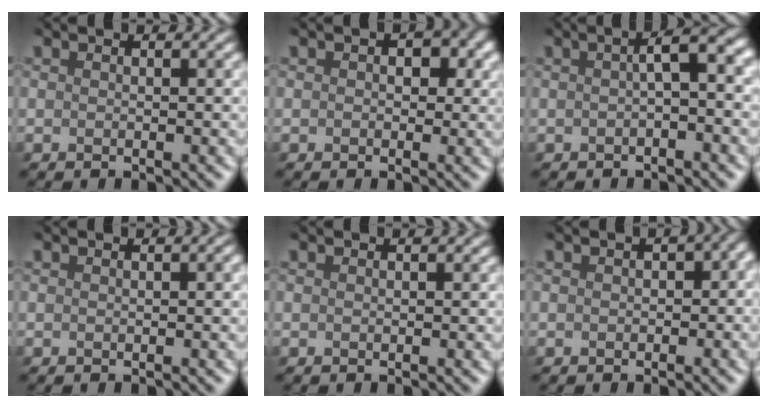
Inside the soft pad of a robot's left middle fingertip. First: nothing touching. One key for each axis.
{"total": 2.0, "fx": 0.3, "fy": 1.6, "fz": 1.2, "tx": 0.006, "ty": 0.008, "tz": -0.005}
{"total": 3.3, "fx": -0.2, "fy": 0.6, "fz": 3.2, "tx": -0.048, "ty": 0.017, "tz": -0.011}
{"total": 1.2, "fx": -0.2, "fy": 0.5, "fz": 1.0, "tx": -0.004, "ty": 0.007, "tz": -0.007}
{"total": 0.0}
{"total": 4.8, "fx": -0.5, "fy": 3.1, "fz": 3.6, "tx": -0.003, "ty": 0.018, "tz": -0.023}